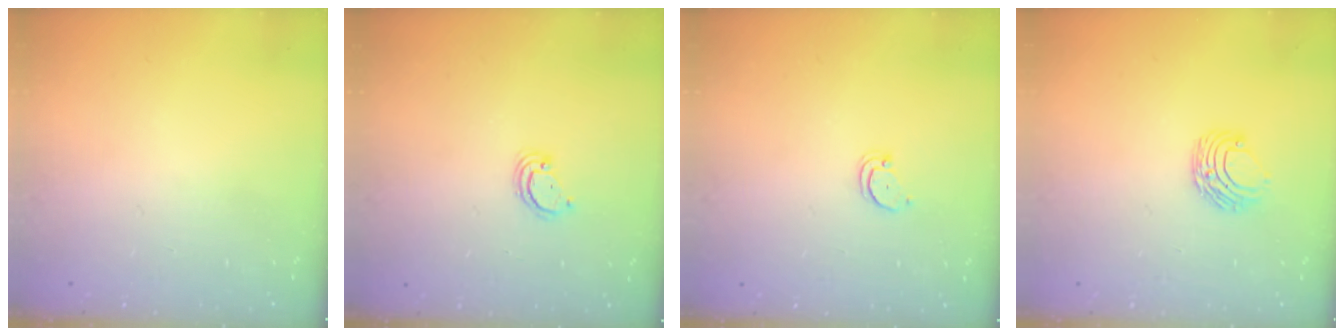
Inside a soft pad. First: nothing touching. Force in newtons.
{"total": 2.9, "press": 2.8, "slide": 0.2}
{"total": 2.5, "press": 2.5, "slide": 0.2}
{"total": 7.1, "press": 7.0, "slide": 0.7}